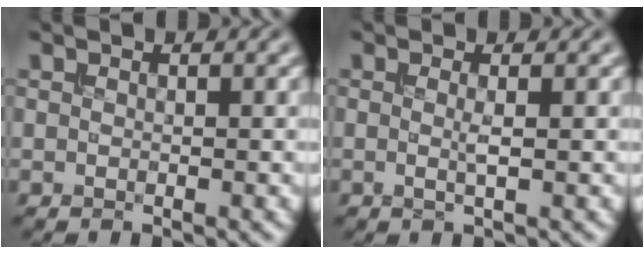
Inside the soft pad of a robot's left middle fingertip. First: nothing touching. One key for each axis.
{"total": 1.1, "fx": -0.1, "fy": 0.1, "fz": 1.1, "tx": -0.023, "ty": -0.001, "tz": -0.006}